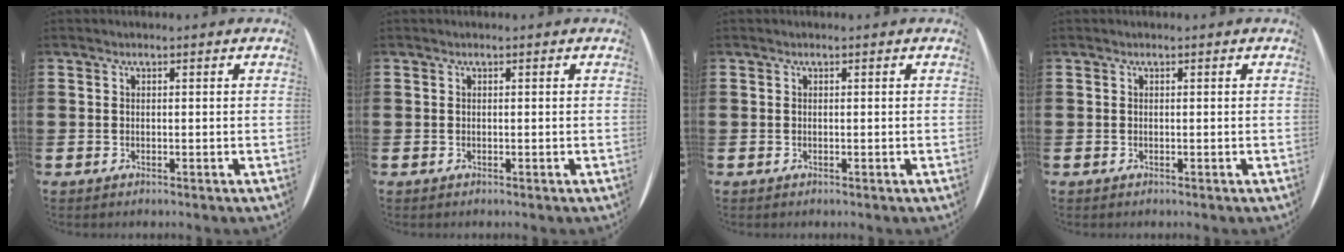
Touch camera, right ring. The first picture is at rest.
{"total": 0.0}
{"total": 0.0}
{"total": 0.0}